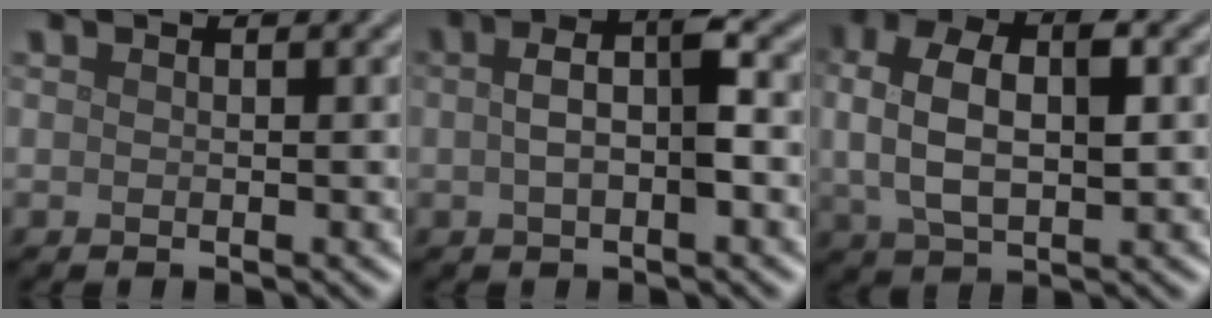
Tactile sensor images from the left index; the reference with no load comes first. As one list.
[{"total": 4.2, "force": [0.1, 1.5, 3.9], "torque": [-0.076, 0.008, -0.003]}, {"total": 6.6, "force": [0.9, 3.5, 5.5], "torque": [-0.108, 0.008, 0.012]}]